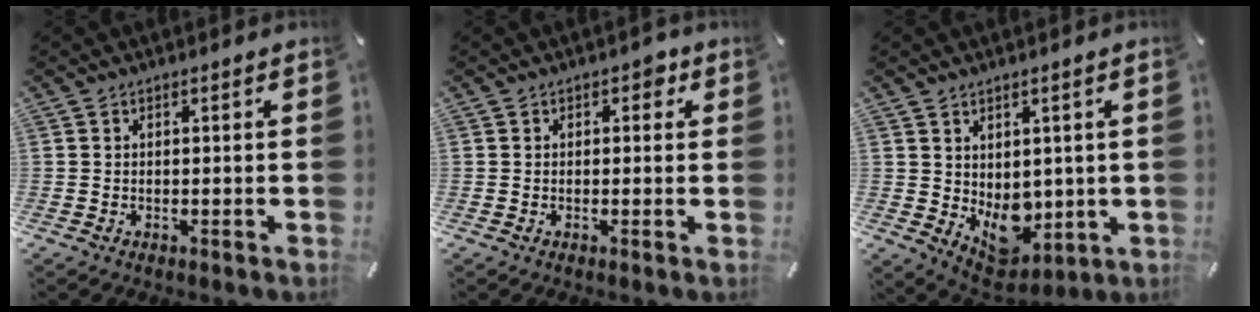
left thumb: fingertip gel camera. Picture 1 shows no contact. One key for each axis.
{"total": 2.2, "fx": 0.7, "fy": 1.6, "fz": 1.3, "tx": -0.004, "ty": 0.000, "tz": 0.004}
{"total": 9.0, "fx": -0.8, "fy": 7.4, "fz": 5.0, "tx": -0.043, "ty": -0.015, "tz": -0.003}